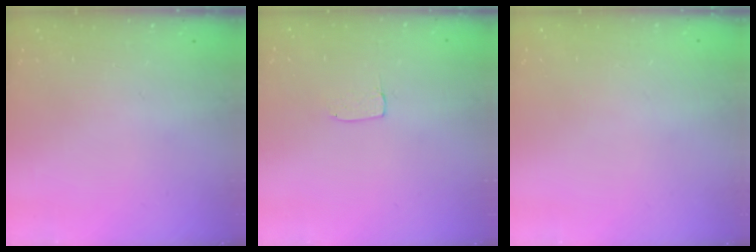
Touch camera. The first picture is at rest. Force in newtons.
{"total": 3.2, "press": 3.2, "slide": 0.1}
{"total": 0.0}